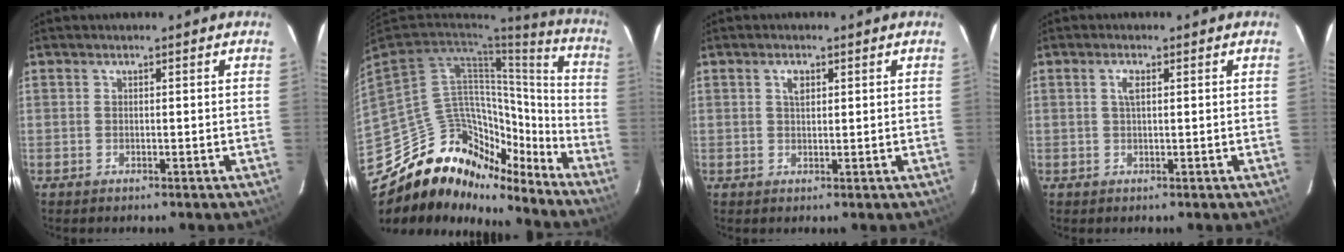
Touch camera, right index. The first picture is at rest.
{"total": 22.1, "force": [-16.8, 12.6, 7.0], "torque": [-0.144, 0.062, -0.259]}
{"total": 2.1, "force": [0.9, 1.1, 1.5], "torque": [-0.026, 0.004, 0.015]}
{"total": 1.9, "force": [0.6, 0.7, 1.7], "torque": [-0.033, 0.003, 0.010]}